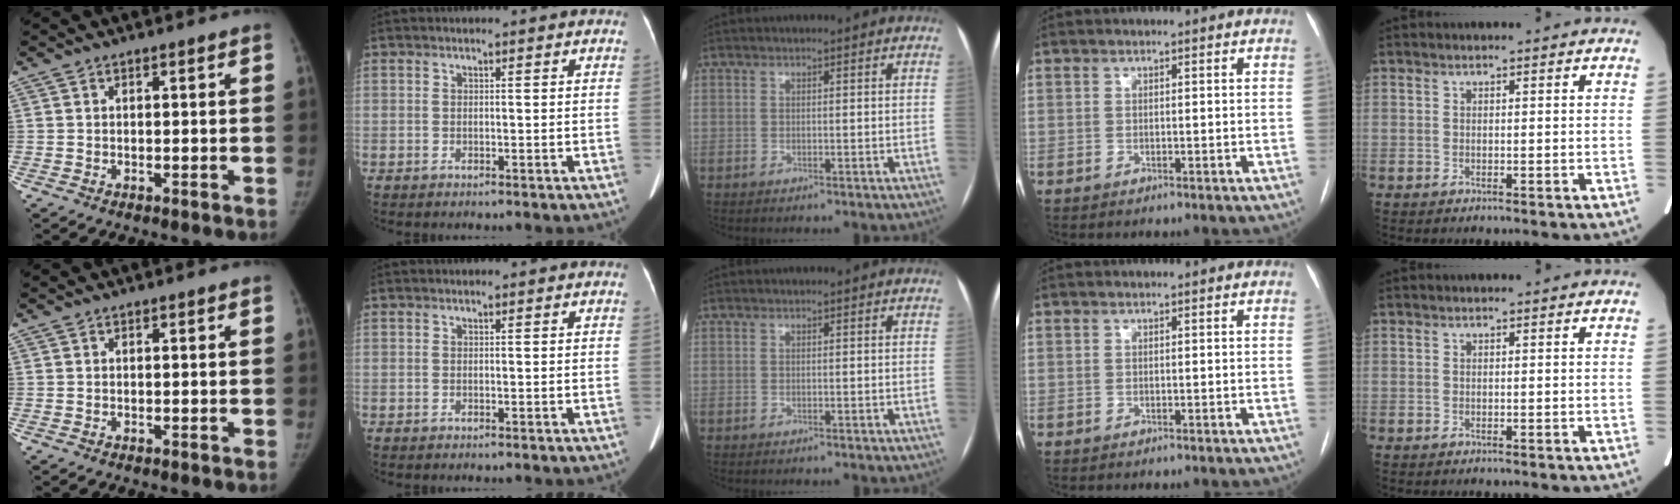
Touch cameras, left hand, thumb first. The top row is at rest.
{}